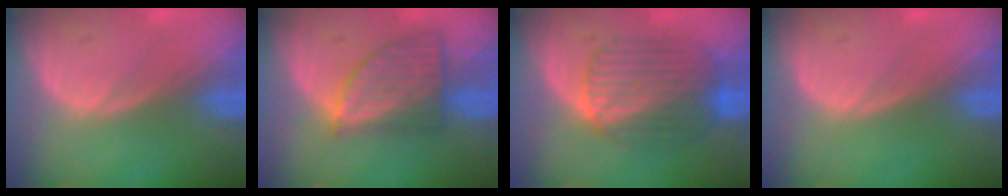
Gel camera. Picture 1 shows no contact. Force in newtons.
{"total": 7.6, "press": 6.7, "slide": 3.5}
{"total": 7.9, "press": 7.9, "slide": 0.2}
{"total": 0.0}